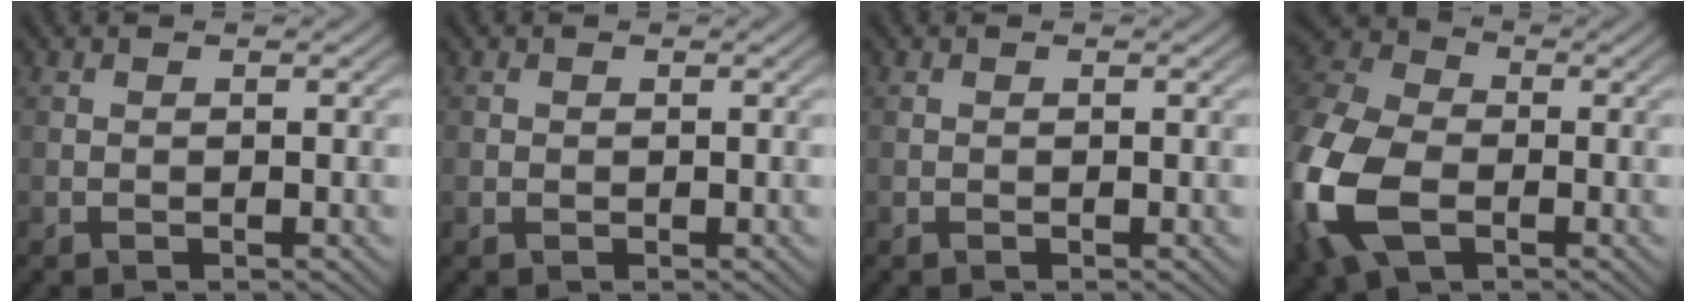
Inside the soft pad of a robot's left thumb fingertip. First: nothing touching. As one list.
[{"total": 0.7, "force": [0.1, 0.7, 0.1], "torque": [-0.001, -0.004, 0.001]}, {"total": 0.0}, {"total": 15.5, "force": [-4.4, 10.1, 11.0], "torque": [-0.305, -0.031, -0.093]}]